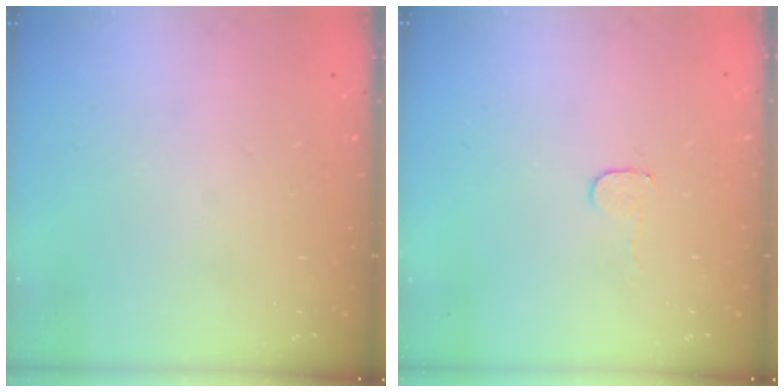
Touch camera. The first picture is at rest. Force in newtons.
{"total": 3.2, "press": 3.1, "slide": 0.3}